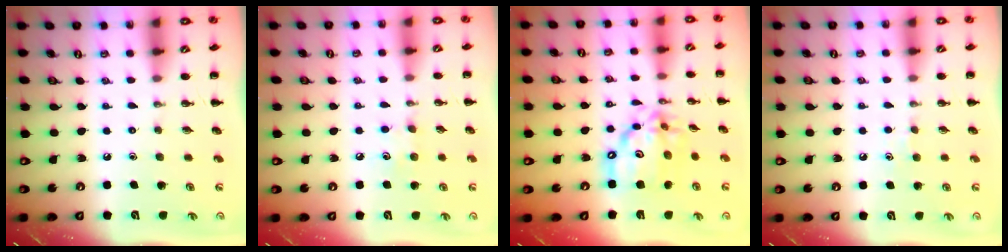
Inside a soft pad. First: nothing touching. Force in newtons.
{"total": 7.4, "press": 7.1, "slide": 2.0}
{"total": 15.1, "press": 14.5, "slide": 4.2}
{"total": 3.6, "press": 3.3, "slide": 1.4}